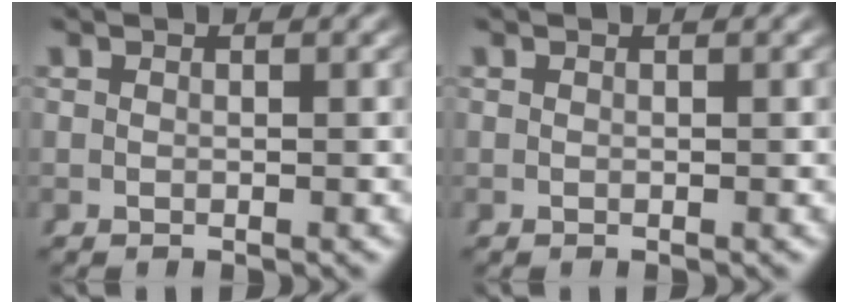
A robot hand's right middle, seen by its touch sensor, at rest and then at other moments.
{"total": 0.0}